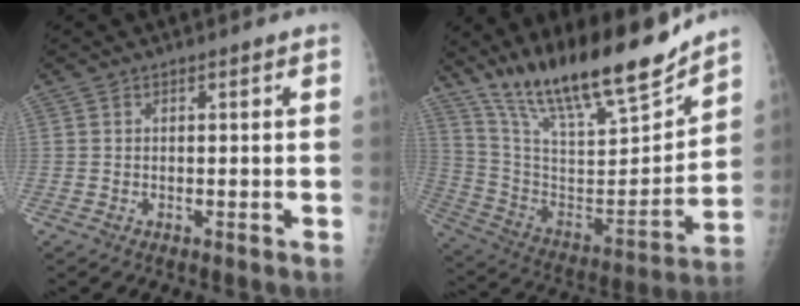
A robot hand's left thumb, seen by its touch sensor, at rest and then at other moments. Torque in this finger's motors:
{"motor_torque": [1.93, 1.38, 1.40, -1.37, 0.13]}